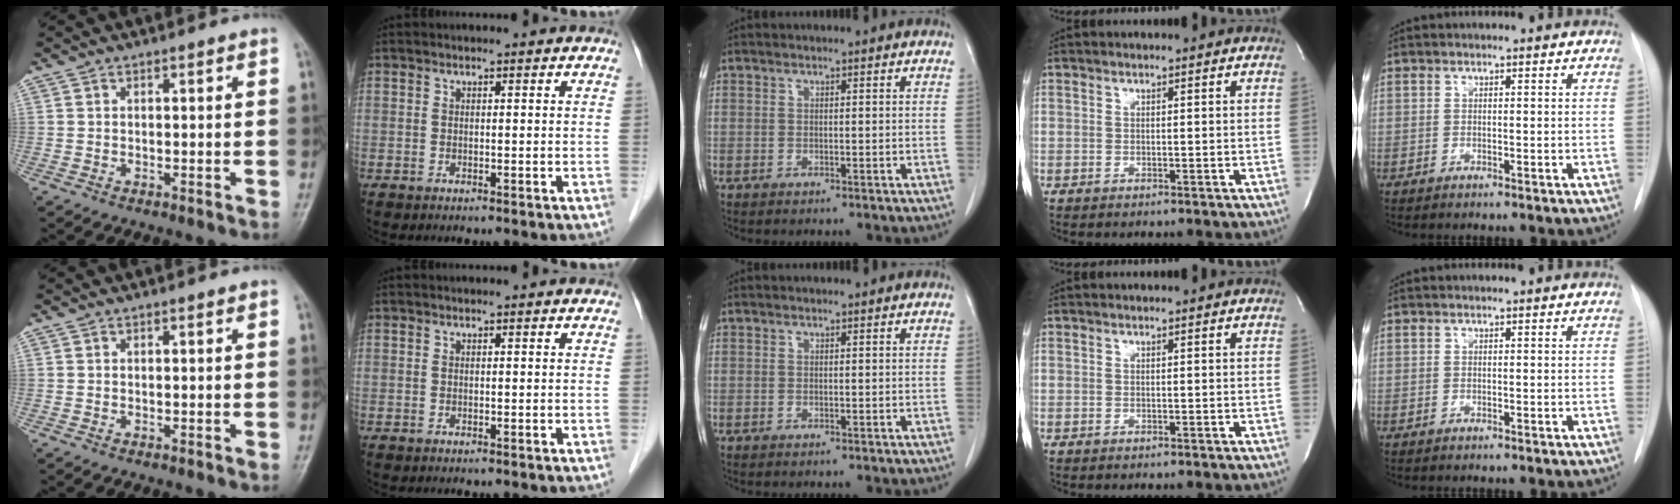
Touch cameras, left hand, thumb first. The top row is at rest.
{}